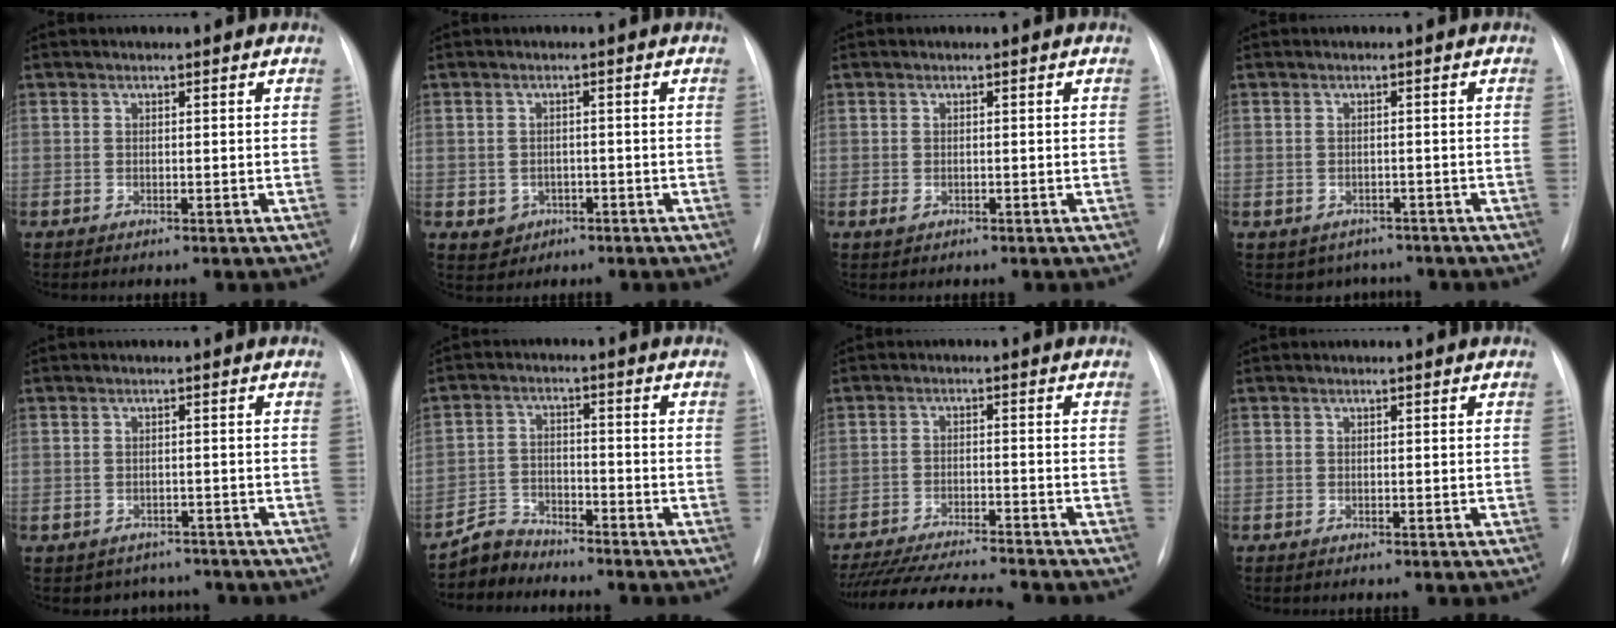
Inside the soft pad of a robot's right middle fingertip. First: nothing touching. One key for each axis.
{"total": 3.1, "fx": -0.3, "fy": 3.0, "fz": 0.8, "tx": -0.009, "ty": 0.007, "tz": 0.011}
{"total": 1.0, "fx": 0.6, "fy": 0.6, "fz": 0.6, "tx": -0.012, "ty": 0.000, "tz": 0.016}
{"total": 4.1, "fx": -3.1, "fy": 2.6, "fz": 0.3, "tx": 0.003, "ty": 0.012, "tz": -0.037}
{"total": 4.7, "fx": -3.9, "fy": 2.6, "fz": -0.2, "tx": 0.009, "ty": 0.017, "tz": -0.047}
{"total": 4.0, "fx": -3.7, "fy": 1.0, "fz": -0.9, "tx": 0.014, "ty": 0.000, "tz": -0.071}
{"total": 16.4, "fx": -14.9, "fy": 1.1, "fz": 6.7, "tx": -0.121, "ty": -0.028, "tz": -0.224}
{"total": 0.0}